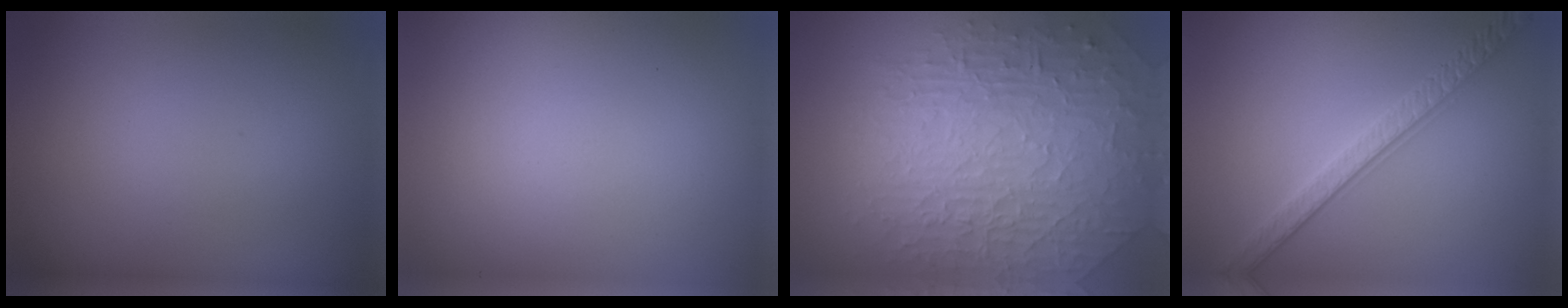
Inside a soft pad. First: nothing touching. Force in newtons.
{"total": 0.0}
{"total": 10.0, "press": 6.5, "slide": 7.7}
{"total": 3.3, "press": 3.3, "slide": 0.3}